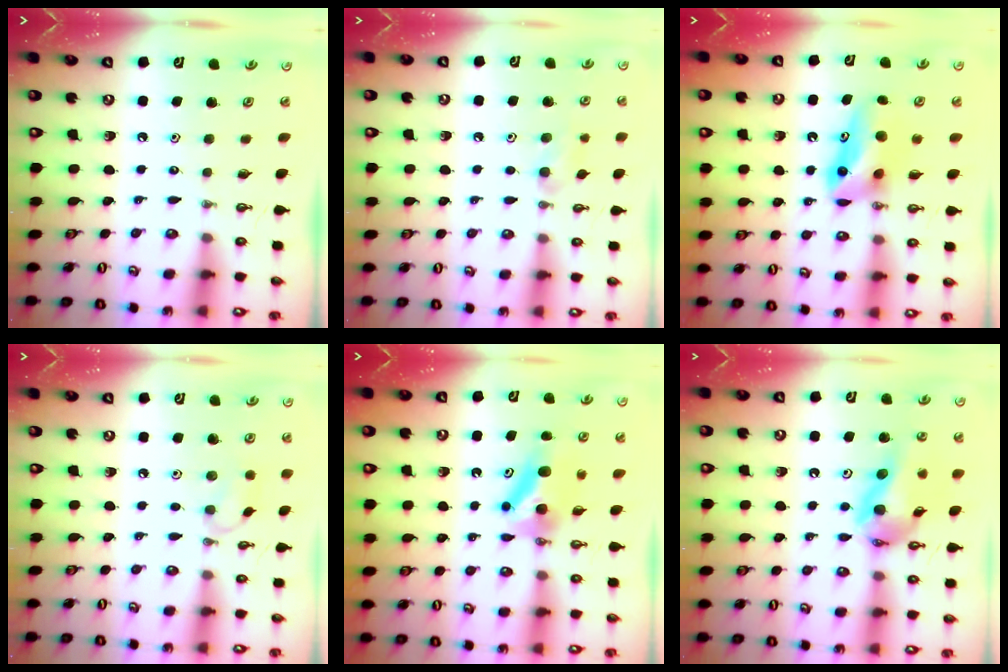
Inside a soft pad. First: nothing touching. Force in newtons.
{"total": 6.1, "press": 6.0, "slide": 1.4}
{"total": 9.2, "press": 8.5, "slide": 3.6}
{"total": 6.8, "press": 6.8, "slide": 0.7}
{"total": 6.6, "press": 6.5, "slide": 1.2}
{"total": 13.3, "press": 13.2, "slide": 1.7}